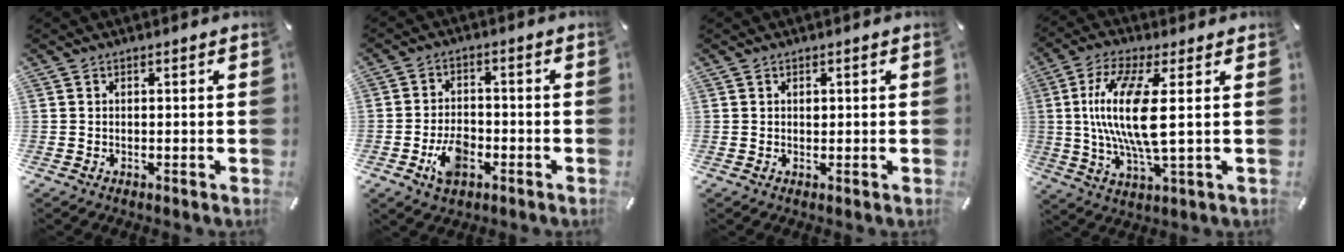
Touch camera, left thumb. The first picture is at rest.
{"total": 7.7, "force": [-3.2, 4.8, 5.2], "torque": [-0.097, 0.012, -0.057]}
{"total": 0.7, "force": [0.2, 0.6, 0.3], "torque": [-0.007, 0.001, 0.003]}
{"total": 15.0, "force": [1.4, 3.7, 14.5], "torque": [-0.305, -0.015, 0.015]}